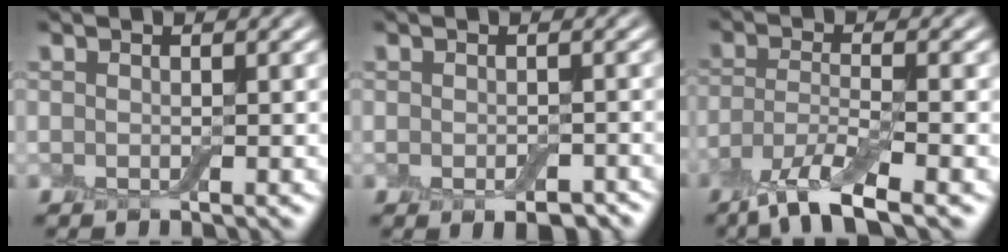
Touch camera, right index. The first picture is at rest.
{"total": 2.7, "force": [-1.2, 1.3, 2.0], "torque": [-0.031, -0.011, -0.012]}
{"total": 5.6, "force": [-3.8, 1.2, 4.0], "torque": [-0.077, -0.009, -0.079]}